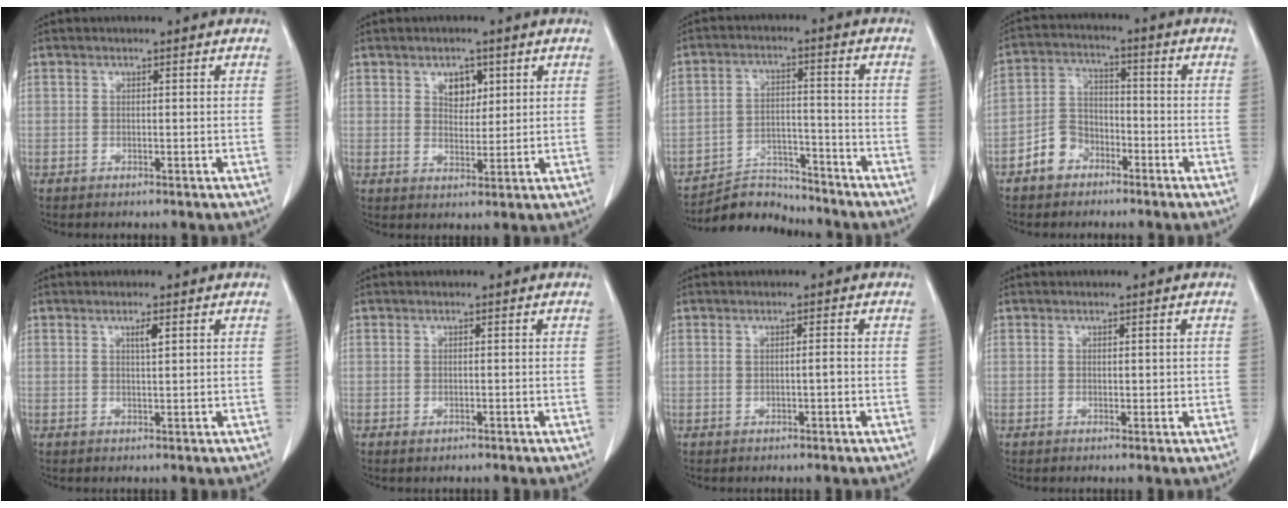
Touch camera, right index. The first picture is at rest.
{"total": 3.7, "force": [1.8, 2.3, 2.2], "torque": [-0.029, -0.001, 0.030]}
{"total": 6.6, "force": [-6.3, 1.5, -1.1], "torque": [0.025, 0.018, -0.110]}
{"total": 6.2, "force": [-3.6, 4.6, 2.1], "torque": [-0.050, 0.019, -0.065]}
{"total": 1.6, "force": [0.8, 0.1, 1.3], "torque": [-0.021, -0.003, 0.011]}
{"total": 0.5, "force": [-0.3, 0.3, 0.3], "torque": [-0.003, 0.001, -0.003]}
{"total": 1.1, "force": [-0.1, 0.2, 1.1], "torque": [-0.019, 0.001, 0.000]}
{"total": 1.1, "force": [0.2, 0.8, 0.8], "torque": [-0.007, -0.001, 0.005]}